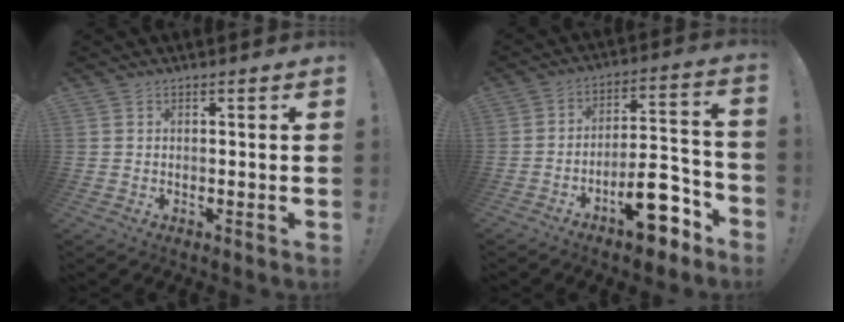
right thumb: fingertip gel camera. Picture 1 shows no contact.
{"total": 15.2, "force": [-9.1, 6.2, 10.4], "torque": [-0.124, 0.077, -0.142]}